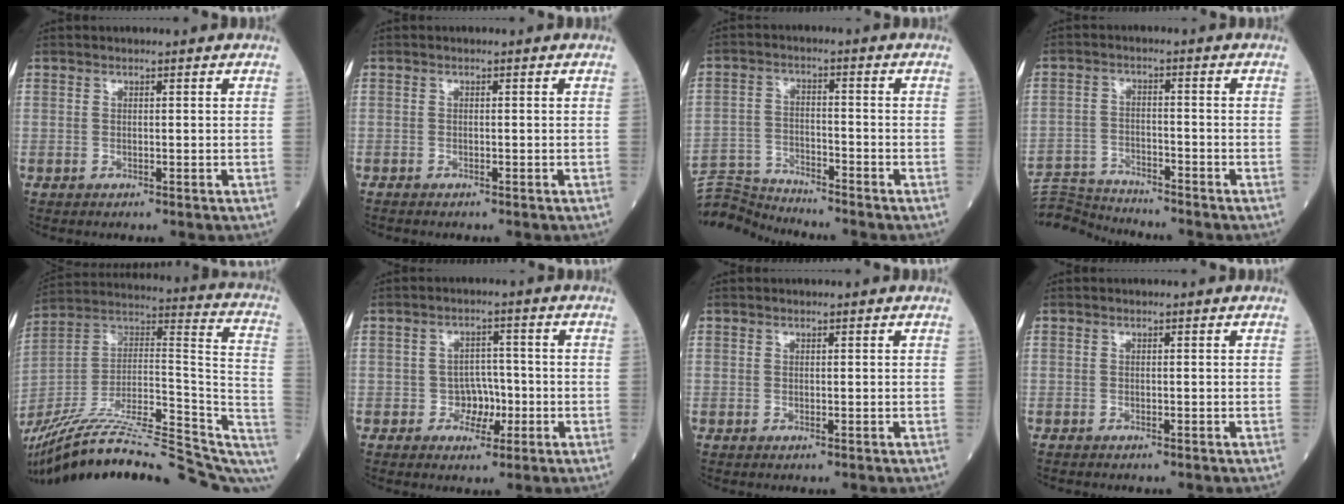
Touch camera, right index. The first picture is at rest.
{"total": 0.9, "force": [-0.9, 0.1, 0.2], "torque": [-0.008, -0.002, -0.016]}
{"total": 8.1, "force": [-8.1, -1.0, -0.3], "torque": [0.002, -0.003, -0.152]}
{"total": 8.7, "force": [-8.7, -0.7, 0.2], "torque": [-0.006, -0.001, -0.158]}
{"total": 31.6, "force": [-24.5, 5.4, 19.2], "torque": [-0.256, 0.002, -0.375]}
{"total": 3.9, "force": [-1.3, 3.0, 2.1], "torque": [-0.022, 0.010, -0.020]}
{"total": 0.0}
{"total": 0.7, "force": [-0.6, 0.0, 0.1], "torque": [-0.006, -0.002, -0.013]}